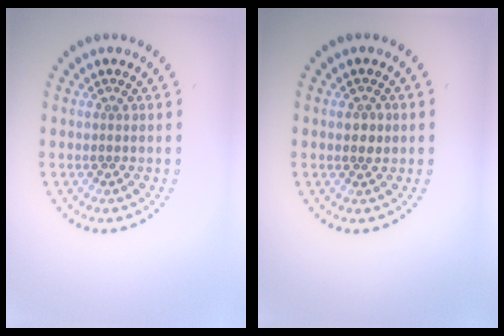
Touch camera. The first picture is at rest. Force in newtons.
{"total": 1.4, "press": 1.4, "slide": 0.1}